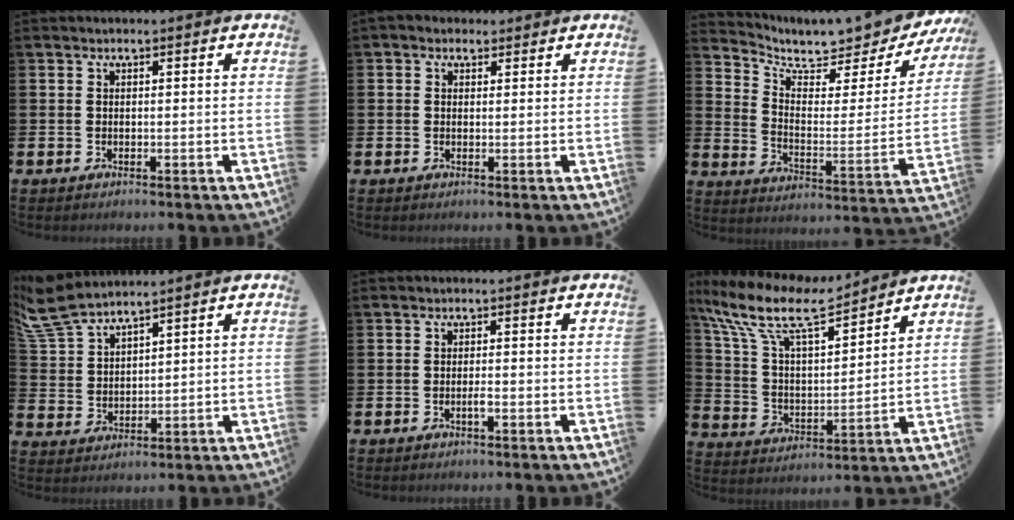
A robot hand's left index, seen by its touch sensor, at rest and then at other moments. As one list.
[{"total": 1.5, "force": [1.0, 1.0, 0.3], "torque": [0.002, 0.006, 0.016]}, {"total": 7.2, "force": [6.9, 1.7, 1.5], "torque": [-0.060, -0.058, 0.115]}, {"total": 6.4, "force": [6.0, 1.2, 2.0], "torque": [-0.067, -0.018, 0.112]}, {"total": 1.1, "force": [-0.4, 0.2, 1.0], "torque": [-0.023, 0.000, -0.007]}, {"total": 11.5, "force": [9.6, 3.2, 5.4], "torque": [-0.148, -0.050, 0.170]}]